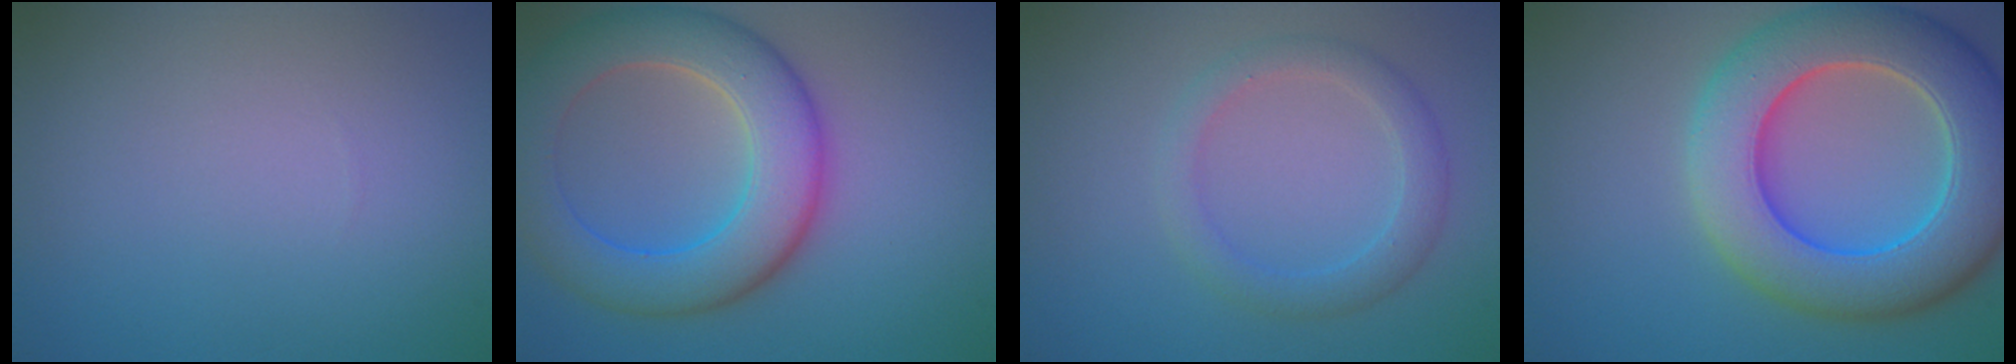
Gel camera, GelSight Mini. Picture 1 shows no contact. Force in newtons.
{"total": 8.3, "press": 8.3, "slide": 0.5}
{"total": 2.7, "press": 2.7, "slide": 0.0}
{"total": 10.7, "press": 10.6, "slide": 0.6}